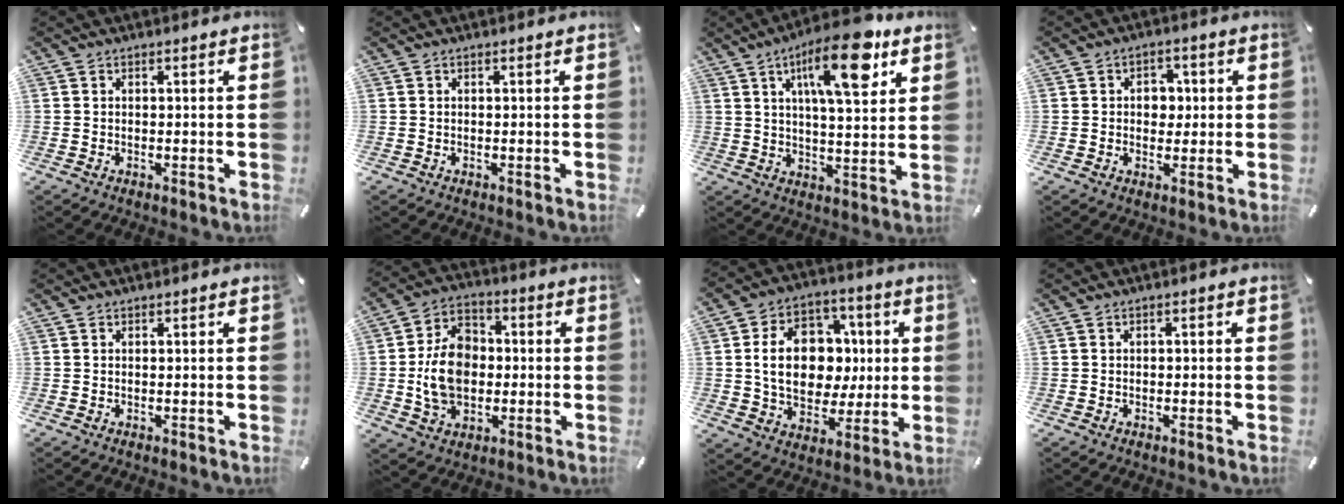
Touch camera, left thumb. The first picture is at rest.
{"total": 0.0}
{"total": 16.9, "force": [8.3, 6.0, 13.5], "torque": [-0.205, -0.024, 0.128]}
{"total": 5.6, "force": [0.2, 4.4, 3.4], "torque": [-0.039, -0.001, -0.005]}
{"total": 0.0}
{"total": 12.4, "force": [-0.9, 9.7, 7.6], "torque": [-0.167, 0.013, -0.017]}
{"total": 16.1, "force": [0.9, 12.7, 9.8], "torque": [-0.180, 0.012, 0.025]}
{"total": 0.8, "force": [-0.5, 0.4, 0.5], "torque": [-0.010, 0.001, -0.010]}